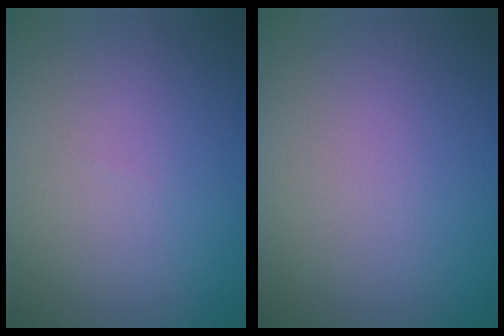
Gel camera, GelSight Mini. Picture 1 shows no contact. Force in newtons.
{"total": 0.0}